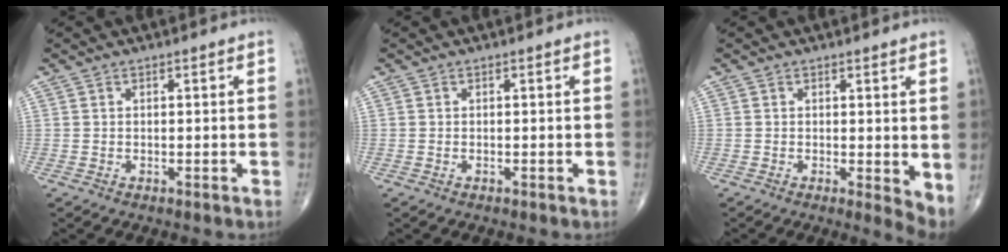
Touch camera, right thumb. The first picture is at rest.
{"total": 0.0}
{"total": 4.0, "force": [0.4, 1.4, 3.7], "torque": [-0.051, -0.012, 0.004]}